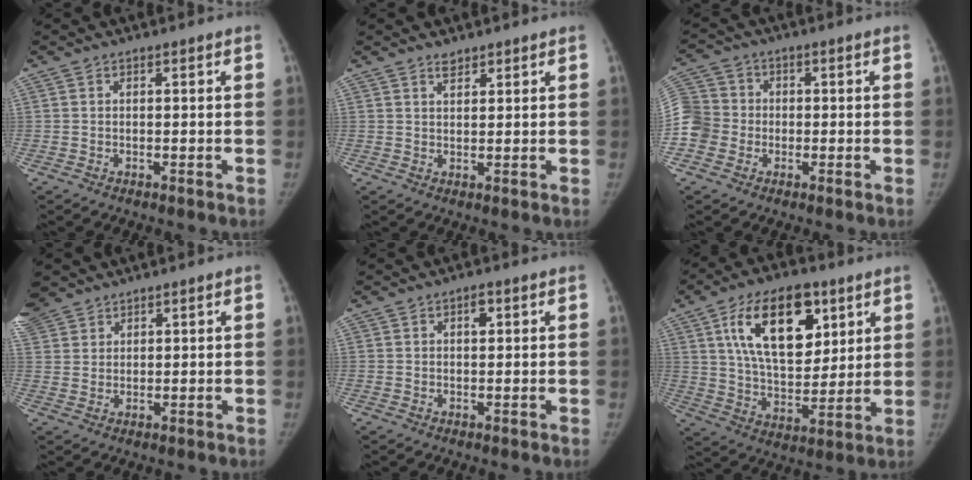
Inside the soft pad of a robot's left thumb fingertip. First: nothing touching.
{"total": 1.9, "force": [1.6, 0.9, 0.6], "torque": [0.004, -0.012, 0.025]}
{"total": 10.1, "force": [-2.1, 9.3, 3.4], "torque": [-0.068, 0.029, -0.042]}
{"total": 8.1, "force": [5.9, 5.3, 1.9], "torque": [-0.047, 0.007, 0.128]}
{"total": 1.7, "force": [0.8, 1.0, 1.2], "torque": [-0.005, 0.000, 0.009]}
{"total": 18.9, "force": [8.2, 10.1, 13.7], "torque": [-0.179, -0.034, 0.146]}